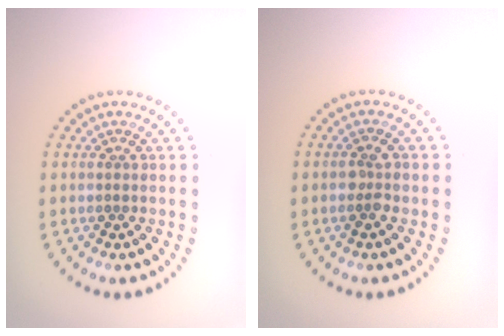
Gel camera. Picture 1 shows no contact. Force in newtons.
{"total": 1.3, "press": 1.3, "slide": 0.3}